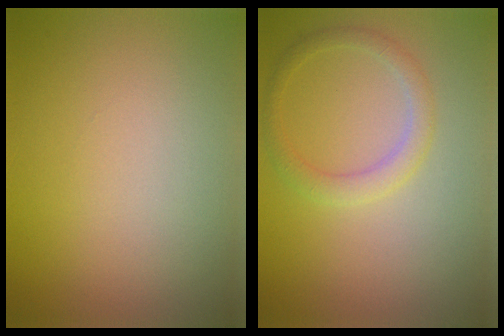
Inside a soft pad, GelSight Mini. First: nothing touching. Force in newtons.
{"total": 2.0, "press": 2.0, "slide": 0.1}